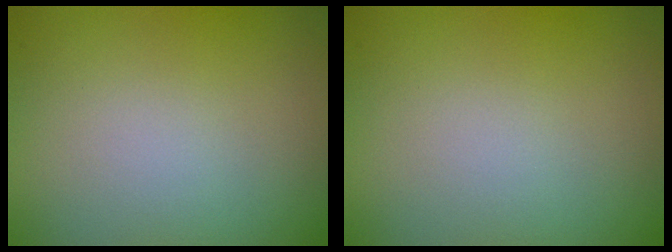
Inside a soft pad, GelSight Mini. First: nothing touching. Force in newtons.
{"total": 0.0}